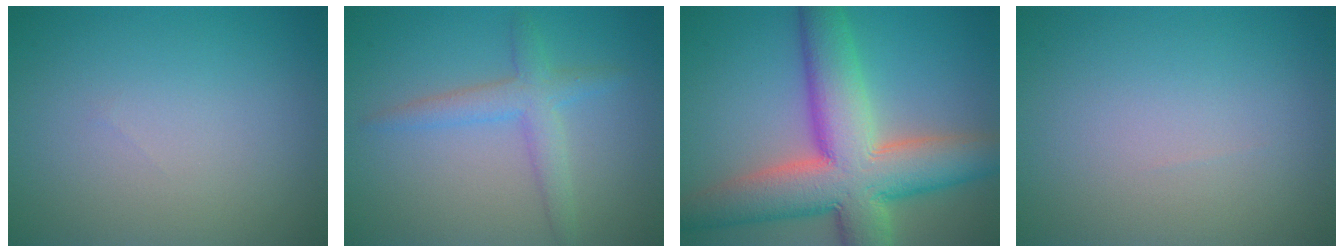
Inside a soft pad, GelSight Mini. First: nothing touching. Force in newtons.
{"total": 2.9, "press": 2.9, "slide": 0.1}
{"total": 12.0, "press": 12.0, "slide": 1.0}
{"total": 0.0}